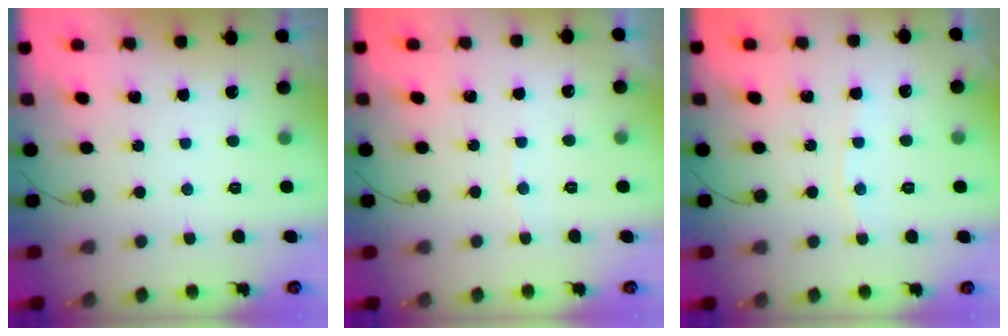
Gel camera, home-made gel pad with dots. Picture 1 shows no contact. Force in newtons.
{"total": 2.2, "press": 2.2, "slide": 0.3}
{"total": 5.0, "press": 5.0, "slide": 0.7}